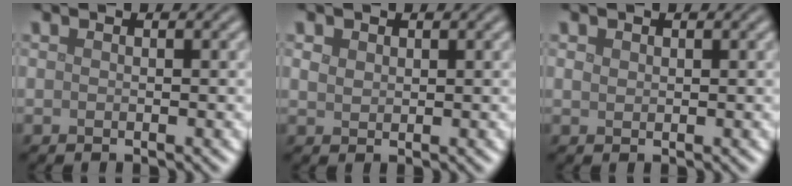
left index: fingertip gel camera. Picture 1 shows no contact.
{"total": 1.1, "force": [0.6, 0.8, 0.4], "torque": [-0.009, 0.001, 0.013]}
{"total": 0.7, "force": [0.4, 0.5, 0.2], "torque": [-0.006, -0.001, 0.007]}